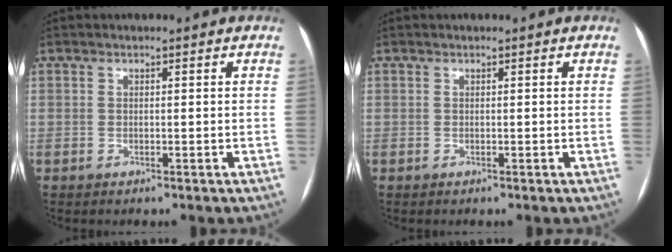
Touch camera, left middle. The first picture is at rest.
{"total": 0.0}